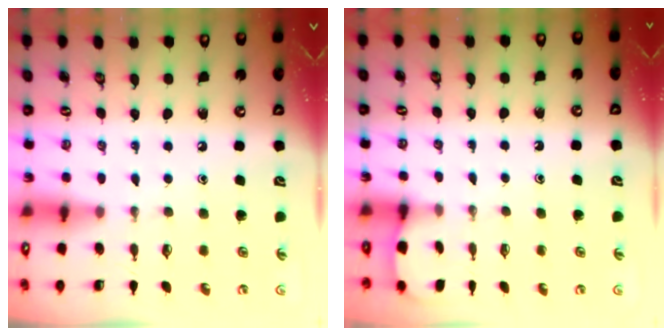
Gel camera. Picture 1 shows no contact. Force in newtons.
{"total": 1.3, "press": 1.3, "slide": 0.1}